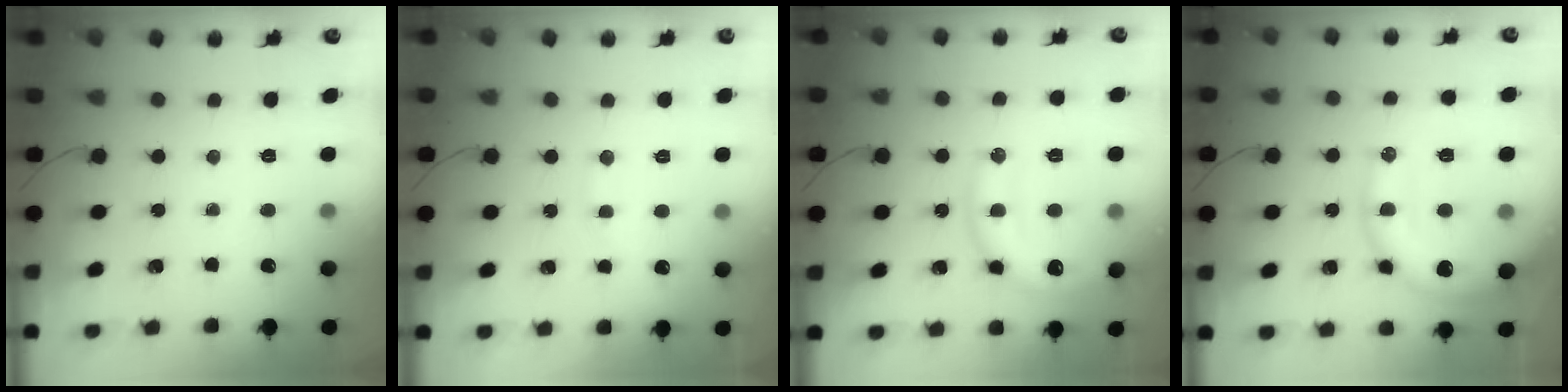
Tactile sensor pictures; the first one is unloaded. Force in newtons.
{"total": 7.4, "press": 7.3, "slide": 1.1}
{"total": 13.6, "press": 13.5, "slide": 1.5}
{"total": 17.4, "press": 17.3, "slide": 1.5}